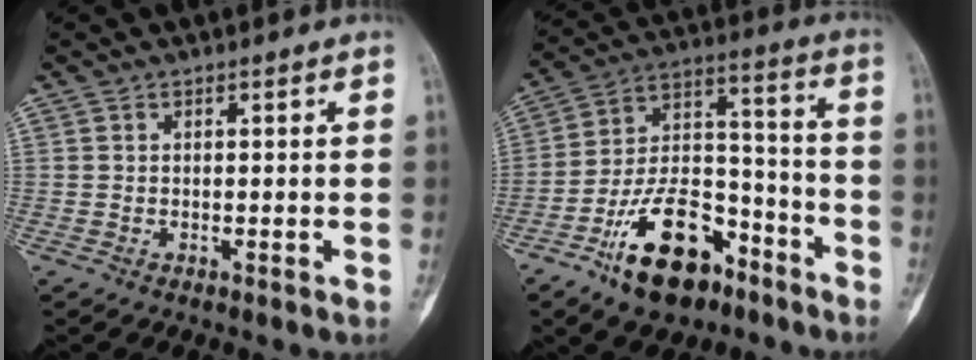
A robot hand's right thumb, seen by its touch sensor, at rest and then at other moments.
{"total": 18.2, "force": [-10.9, 9.6, 11.0], "torque": [-0.161, 0.091, -0.185]}